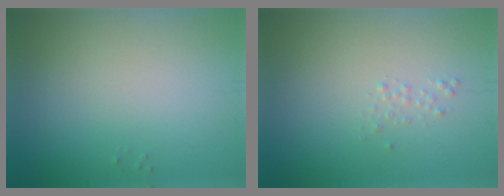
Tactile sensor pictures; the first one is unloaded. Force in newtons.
{"total": 0.6, "press": 0.6, "slide": 0.0}